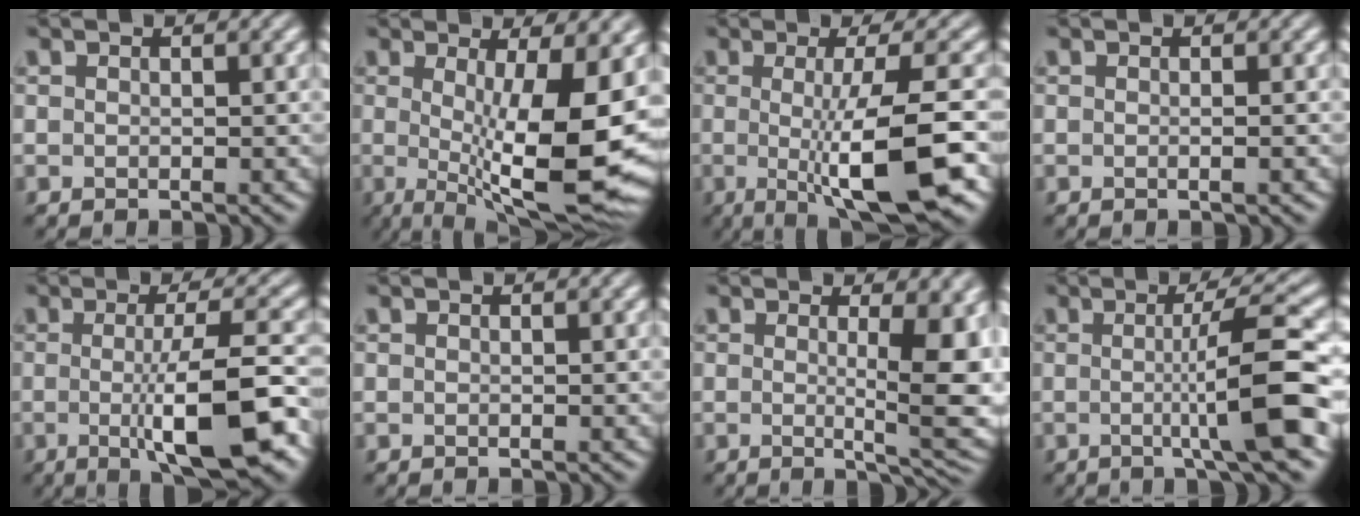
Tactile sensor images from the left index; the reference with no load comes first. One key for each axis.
{"total": 12.7, "fx": -0.3, "fy": 3.4, "fz": 12.3, "tx": -0.170, "ty": -0.019, "tz": -0.002}
{"total": 9.2, "fx": -1.3, "fy": 1.9, "fz": 8.9, "tx": -0.118, "ty": -0.015, "tz": -0.020}
{"total": 1.0, "fx": 0.0, "fy": 0.5, "fz": 0.8, "tx": 0.010, "ty": 0.004, "tz": -0.006}
{"total": 8.9, "fx": -1.6, "fy": 1.9, "fz": 8.5, "tx": -0.119, "ty": -0.005, "tz": -0.027}
{"total": 0.0}
{"total": 7.6, "fx": 0.2, "fy": 1.7, "fz": 7.4, "tx": -0.096, "ty": -0.004, "tz": 0.007}
{"total": 7.2, "fx": -0.8, "fy": 0.7, "fz": 7.2, "tx": -0.102, "ty": 0.008, "tz": -0.017}